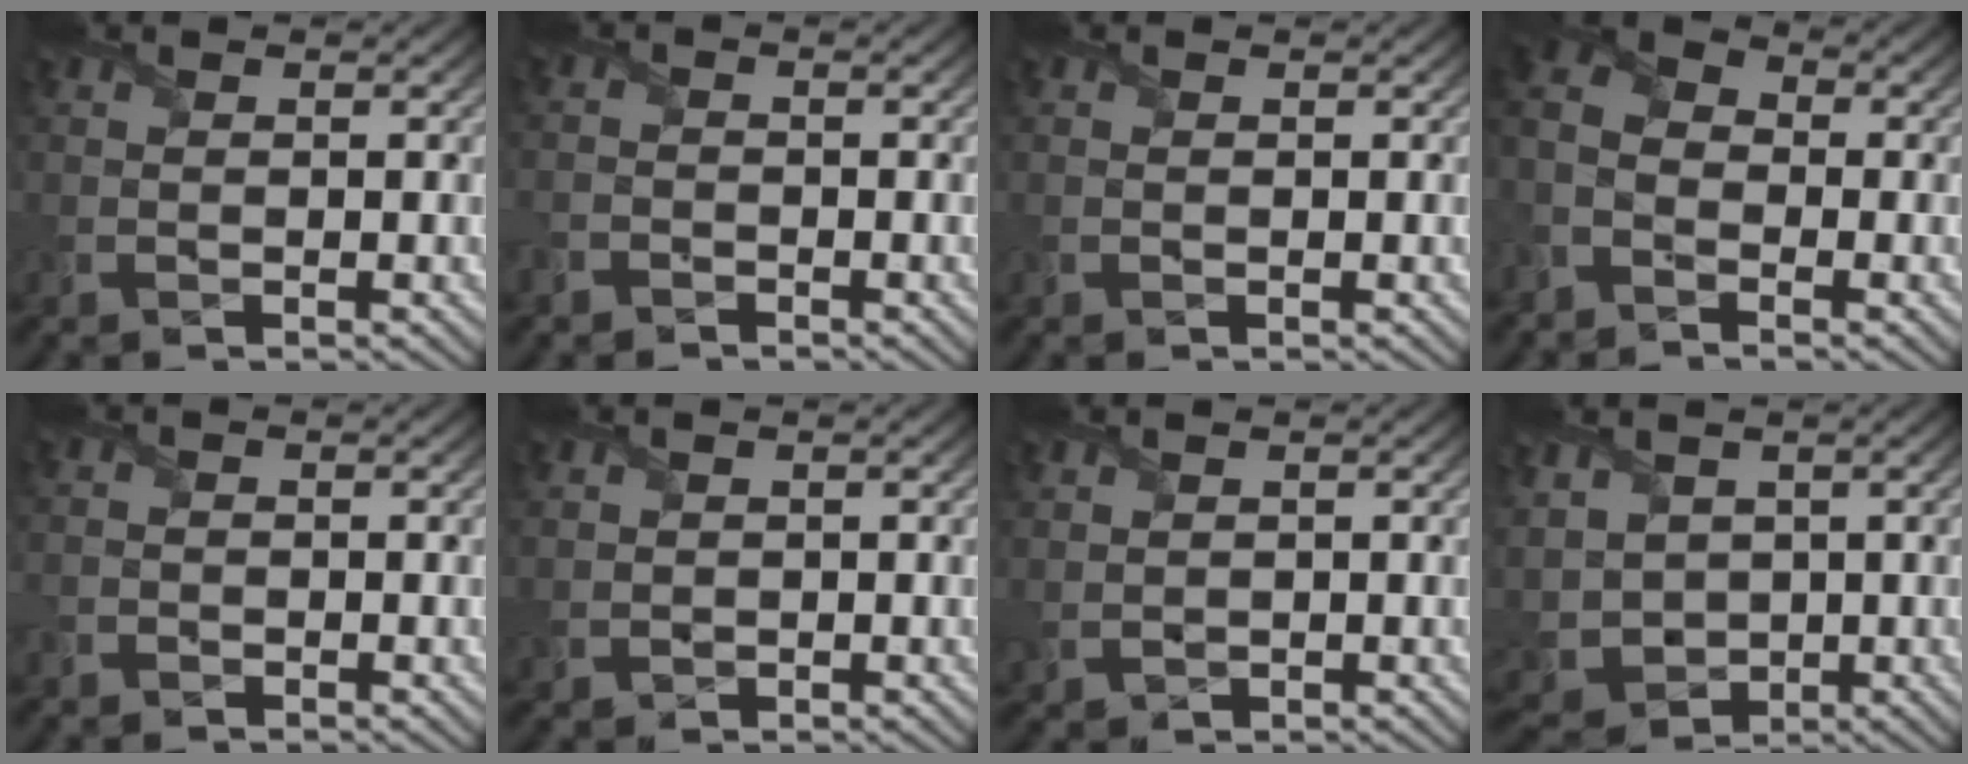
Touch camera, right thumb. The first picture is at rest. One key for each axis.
{"total": 1.7, "fx": -1.5, "fy": 0.8, "fz": 0.0, "tx": 0.004, "ty": 0.001, "tz": -0.038}
{"total": 0.0}
{"total": 6.3, "fx": -3.3, "fy": 4.2, "fz": 3.3, "tx": -0.081, "ty": -0.004, "tz": -0.080}
{"total": 1.1, "fx": -0.9, "fy": 0.6, "fz": -0.1, "tx": 0.007, "ty": -0.002, "tz": -0.021}
{"total": 1.1, "fx": 0.6, "fy": 1.0, "fz": 0.1, "tx": -0.014, "ty": -0.003, "tz": 0.012}
{"total": 1.5, "fx": 0.9, "fy": 1.0, "fz": 0.5, "tx": -0.024, "ty": -0.001, "tz": 0.023}
{"total": 7.4, "fx": 1.0, "fy": 5.9, "fz": 4.4, "tx": -0.148, "ty": -0.008, "tz": 0.012}